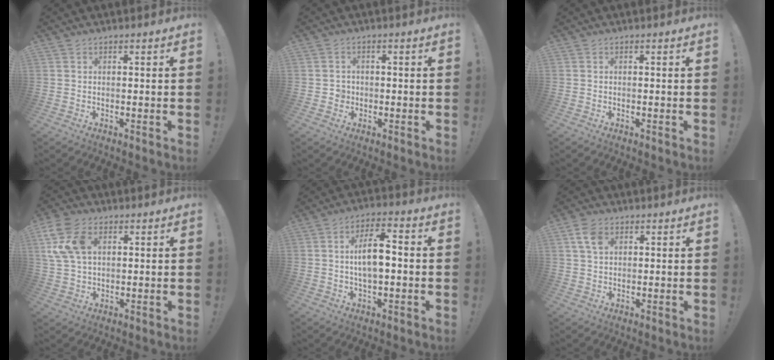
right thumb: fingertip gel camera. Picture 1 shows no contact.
{"total": 2.5, "force": [-0.5, 2.3, 0.7], "torque": [-0.011, 0.004, -0.010]}
{"total": 0.0}
{"total": 12.0, "force": [3.7, 7.9, 8.3], "torque": [-0.174, 0.004, 0.071]}
{"total": 9.0, "force": [-0.2, 4.0, 8.0], "torque": [-0.136, 0.005, -0.010]}
{"total": 6.2, "force": [2.7, 4.2, 3.7], "torque": [-0.064, 0.000, 0.053]}